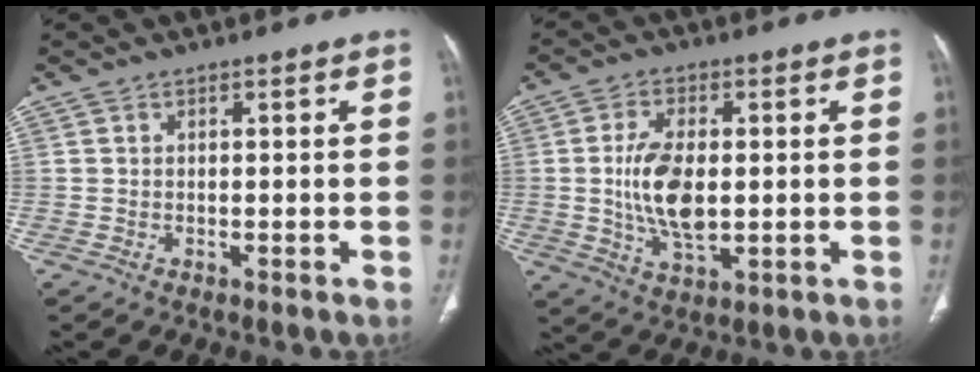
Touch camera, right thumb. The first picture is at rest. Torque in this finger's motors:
{"motor_torque": [1.63, 2.33, 1.10, -0.80, 0.09]}